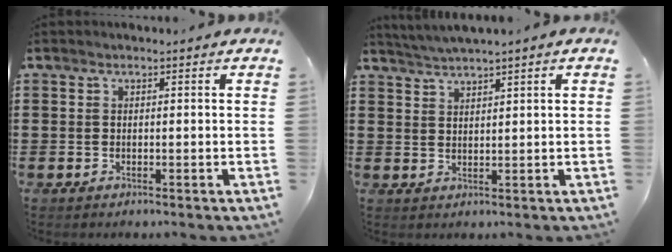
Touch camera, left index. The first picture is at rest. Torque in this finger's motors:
{"motor_torque": [1.08, -1.06, 0.48, 0.12]}